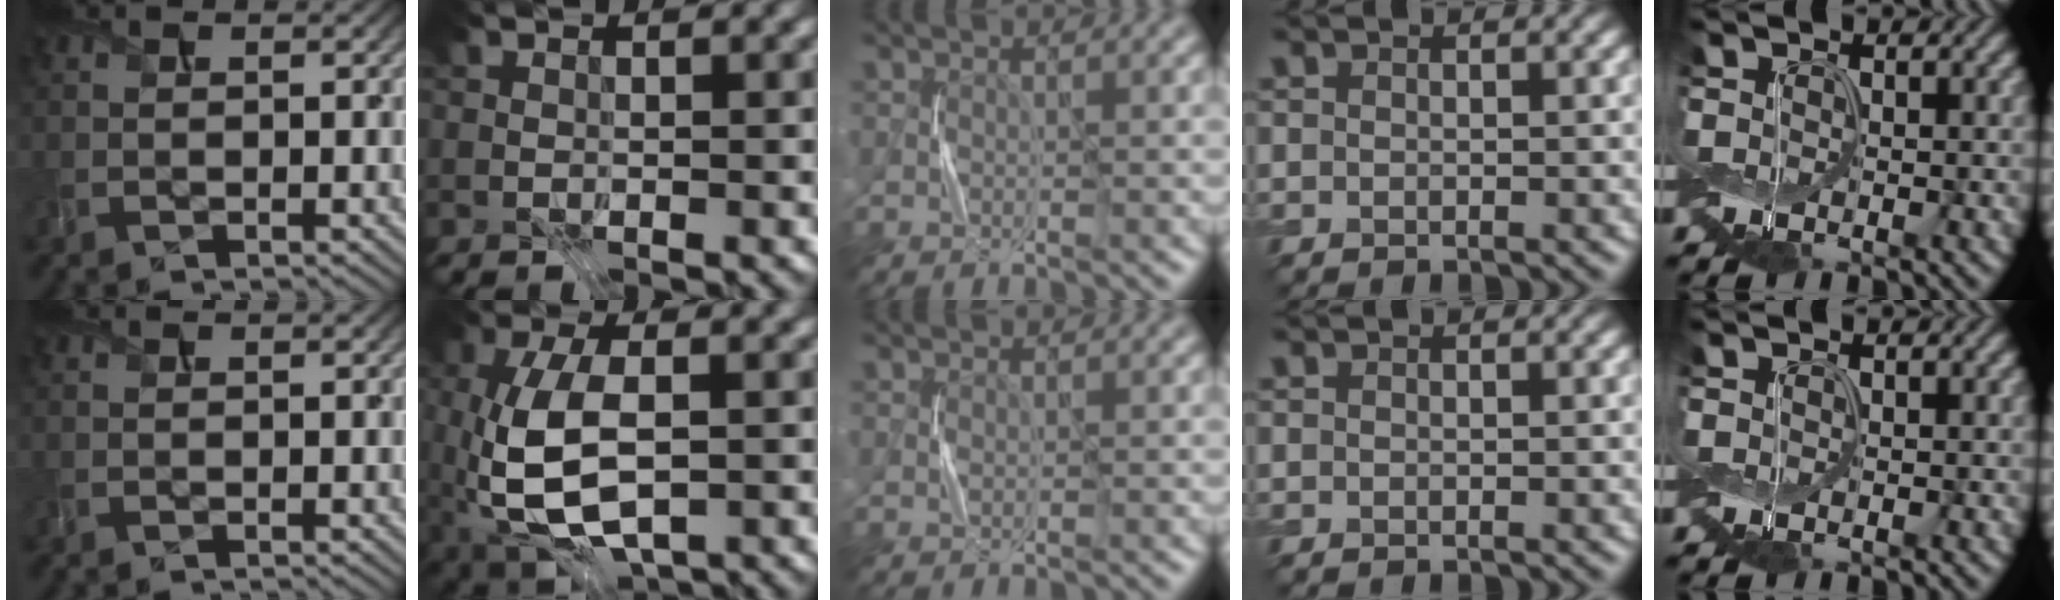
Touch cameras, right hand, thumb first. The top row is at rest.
{"index": {"total": 8.9, "force": [-2.4, 4.5, 7.3], "torque": [-0.162, -0.014, -0.045]}}